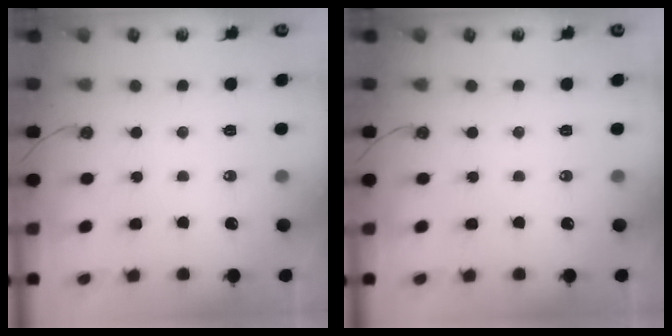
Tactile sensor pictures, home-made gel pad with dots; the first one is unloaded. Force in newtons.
{"total": 0.0}